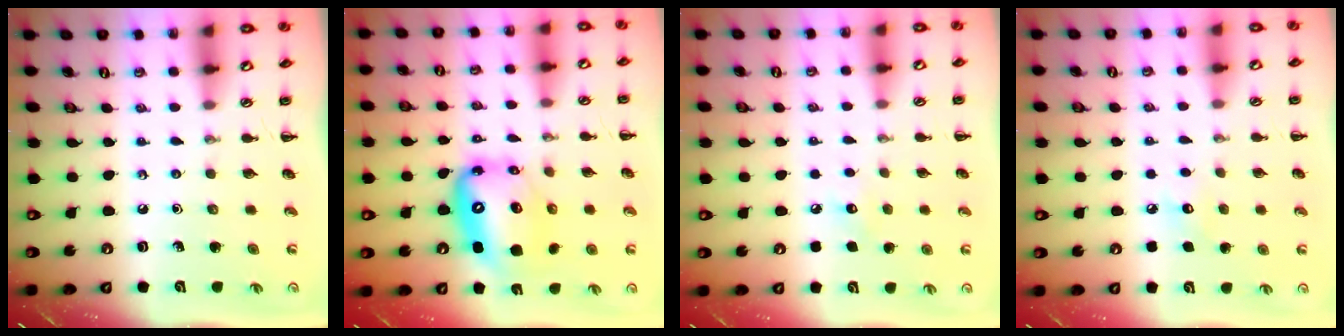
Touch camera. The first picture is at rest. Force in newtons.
{"total": 14.1, "press": 13.6, "slide": 3.7}
{"total": 5.8, "press": 5.6, "slide": 1.6}
{"total": 5.1, "press": 5.0, "slide": 1.3}